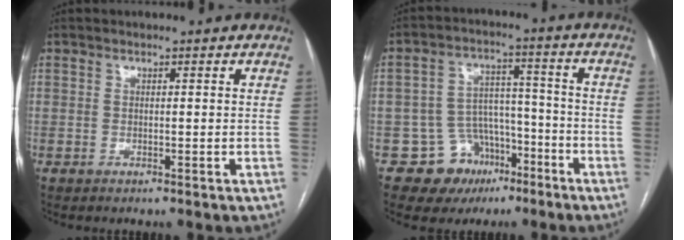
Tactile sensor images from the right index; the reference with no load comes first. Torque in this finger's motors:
{"motor_torque": [-0.26, -0.16, -0.60, -0.21]}